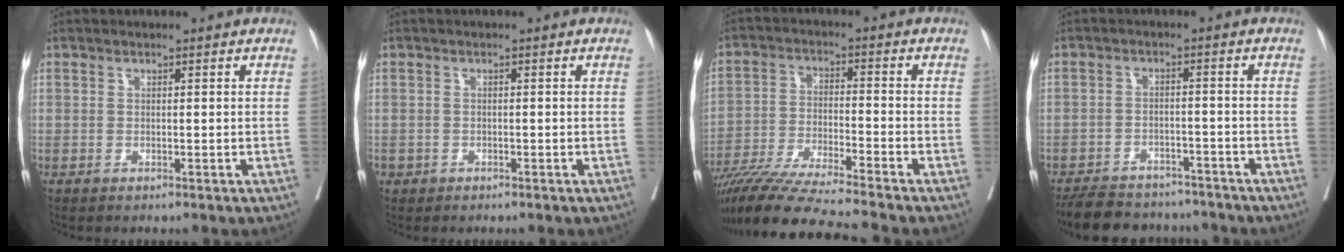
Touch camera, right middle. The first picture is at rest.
{"total": 0.9, "force": [-0.5, 0.7, 0.1], "torque": [-0.003, 0.004, -0.007]}
{"total": 13.6, "force": [-12.0, -1.7, 6.1], "torque": [-0.100, -0.024, -0.209]}
{"total": 12.2, "force": [-11.0, 4.1, 3.4], "torque": [-0.056, 0.006, -0.151]}